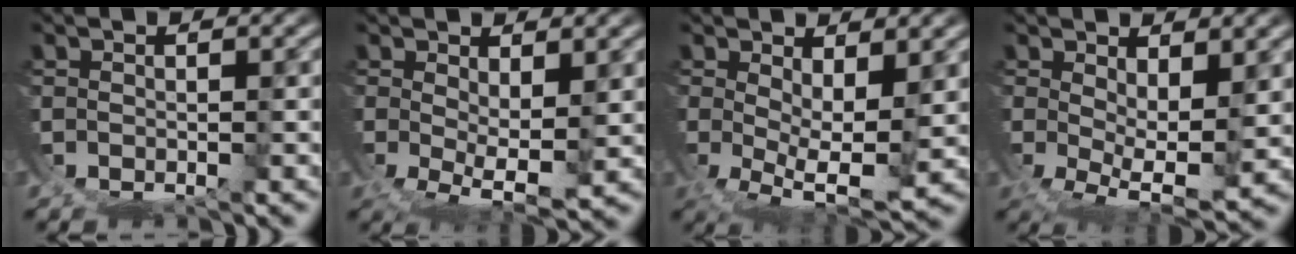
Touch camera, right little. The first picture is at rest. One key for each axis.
{"total": 3.6, "fx": -0.4, "fy": 1.0, "fz": 3.4, "tx": -0.062, "ty": -0.040, "tz": 0.011}
{"total": 5.2, "fx": -1.4, "fy": 1.6, "fz": 4.7, "tx": -0.081, "ty": -0.045, "tz": 0.001}
{"total": 4.7, "fx": -0.6, "fy": 1.8, "fz": 4.3, "tx": -0.074, "ty": -0.044, "tz": 0.010}